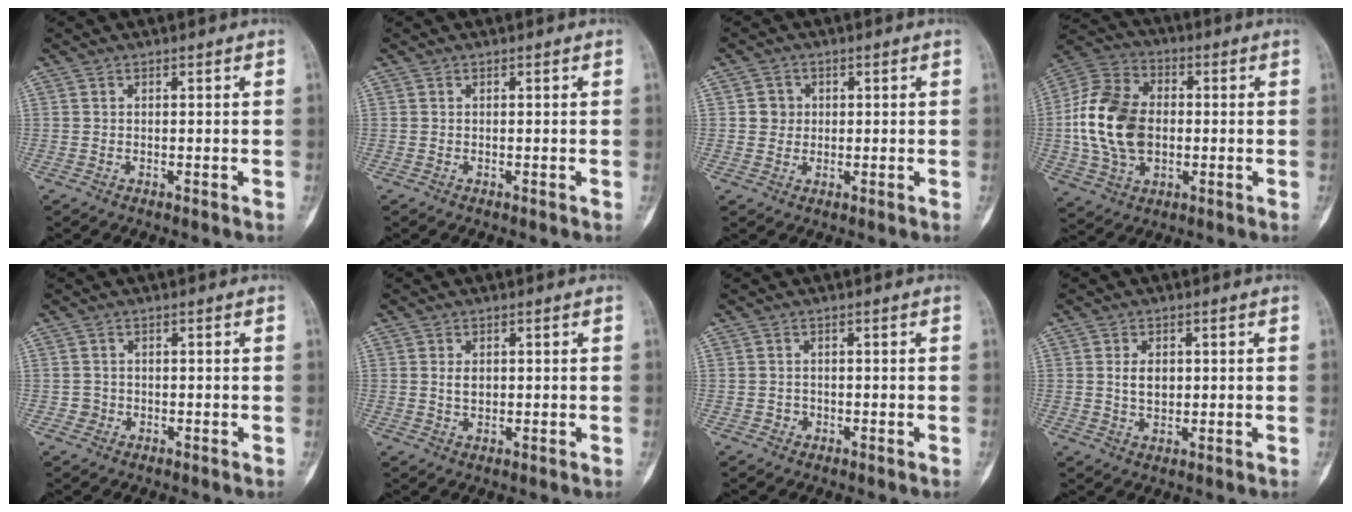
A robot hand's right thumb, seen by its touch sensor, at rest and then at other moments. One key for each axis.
{"total": 0.0}
{"total": 3.2, "fx": 0.5, "fy": 3.0, "fz": 0.8, "tx": 0.007, "ty": 0.004, "tz": 0.005}
{"total": 17.4, "fx": -0.4, "fy": 12.0, "fz": 12.6, "tx": -0.235, "ty": 0.018, "tz": -0.007}
{"total": 1.4, "fx": -0.4, "fy": 1.4, "fz": 0.0, "tx": 0.011, "ty": 0.008, "tz": -0.011}
{"total": 2.4, "fx": 0.4, "fy": 1.6, "fz": 1.7, "tx": -0.021, "ty": -0.002, "tz": 0.009}
{"total": 1.2, "fx": -0.5, "fy": 1.1, "fz": 0.1, "tx": 0.006, "ty": 0.006, "tz": -0.010}
{"total": 4.0, "fx": 0.6, "fy": 2.7, "fz": 2.9, "tx": -0.035, "ty": -0.003, "tz": 0.014}